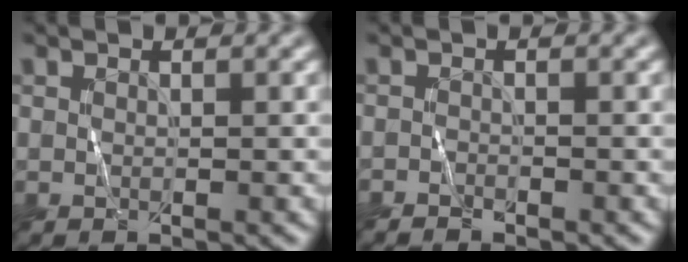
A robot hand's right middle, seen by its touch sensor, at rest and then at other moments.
{"total": 0.9, "force": [-0.9, 0.1, 0.0], "torque": [0.000, -0.001, -0.019]}